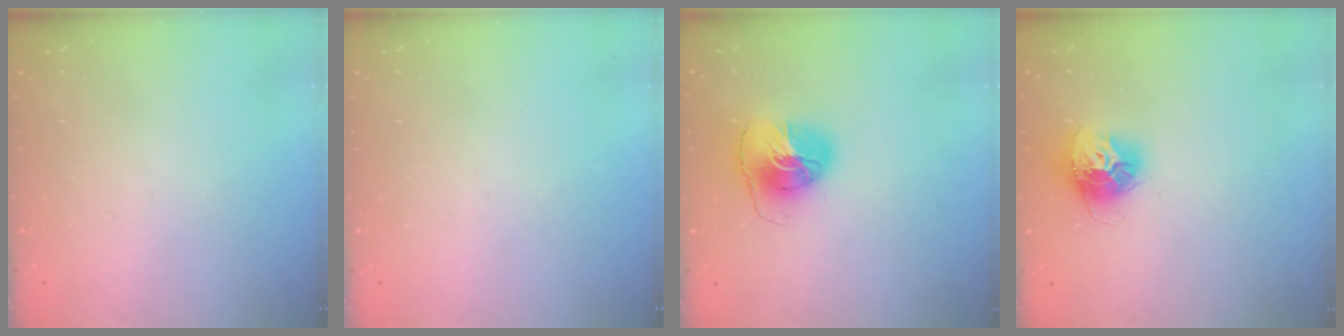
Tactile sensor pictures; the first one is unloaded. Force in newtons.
{"total": 0.0}
{"total": 8.6, "press": 8.6, "slide": 0.9}
{"total": 12.2, "press": 12.1, "slide": 1.1}